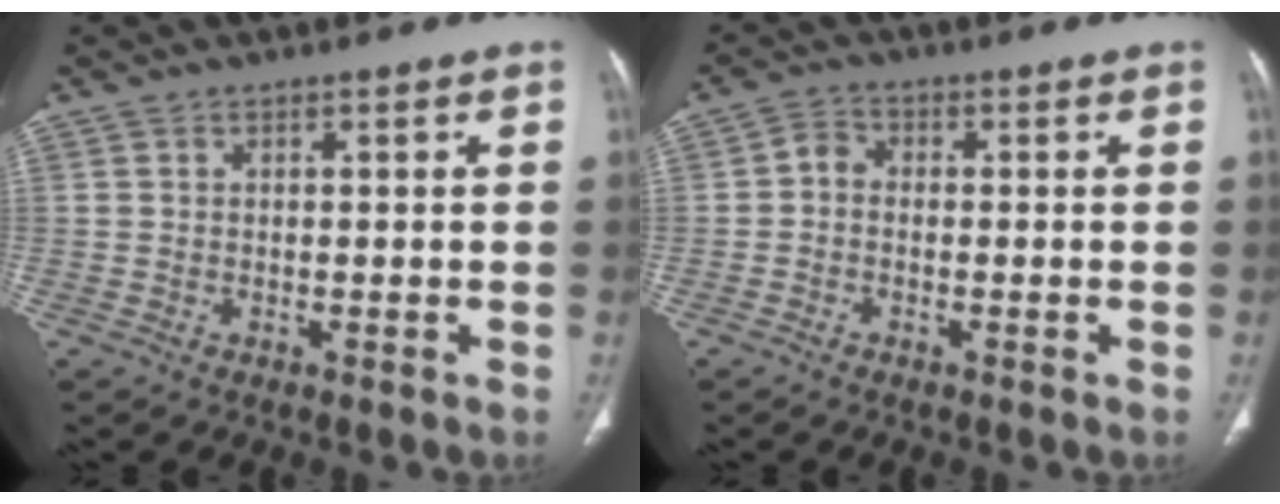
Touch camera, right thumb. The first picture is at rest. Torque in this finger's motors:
{"motor_torque": [0.56, -0.06, 0.16, -0.90, -0.18]}